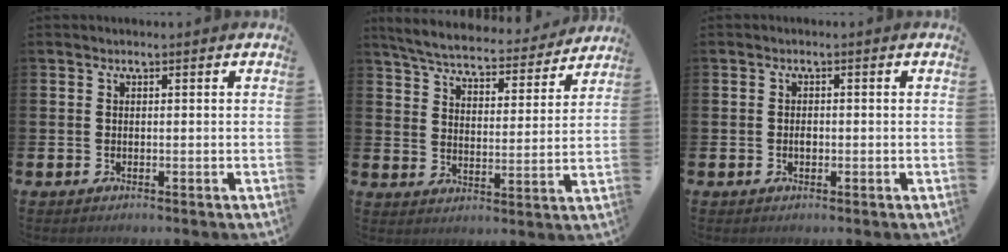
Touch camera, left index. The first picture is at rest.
{"total": 6.0, "force": [5.7, 0.9, 1.7], "torque": [-0.063, -0.039, 0.095]}
{"total": 1.0, "force": [-0.2, 0.6, 0.8], "torque": [-0.013, 0.003, -0.006]}